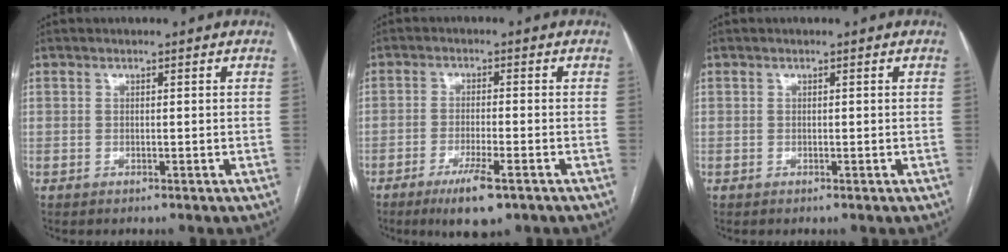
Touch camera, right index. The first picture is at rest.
{"total": 6.9, "force": [-4.2, 0.8, 5.4], "torque": [-0.098, -0.015, -0.067]}
{"total": 0.0}